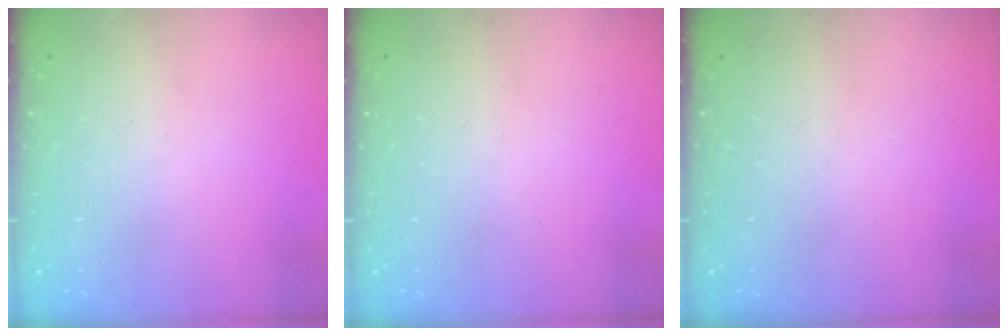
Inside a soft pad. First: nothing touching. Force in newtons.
{"total": 0.0}
{"total": 0.0}